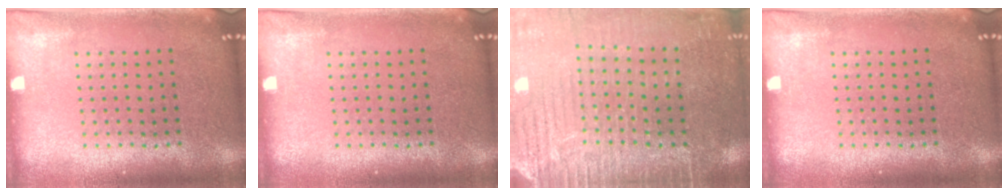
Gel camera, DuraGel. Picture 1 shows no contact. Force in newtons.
{"total": 0.0}
{"total": 3.5, "press": 3.4, "slide": 0.7}
{"total": 0.0}